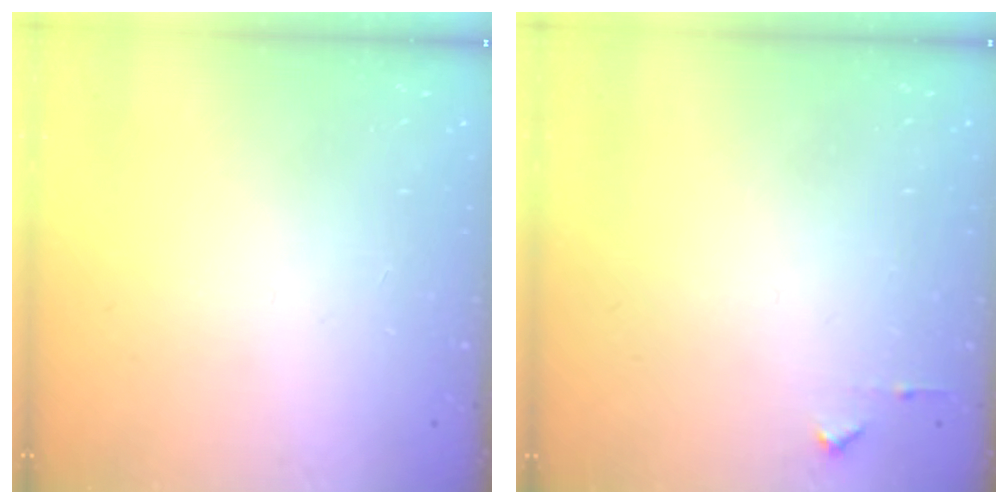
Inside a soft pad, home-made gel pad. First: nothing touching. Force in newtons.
{"total": 5.1, "press": 5.0, "slide": 0.8}